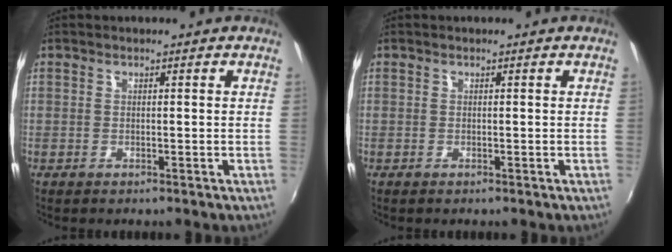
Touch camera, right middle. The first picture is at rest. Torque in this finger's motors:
{"motor_torque": [0.04, -0.02, 0.01, 0.00]}